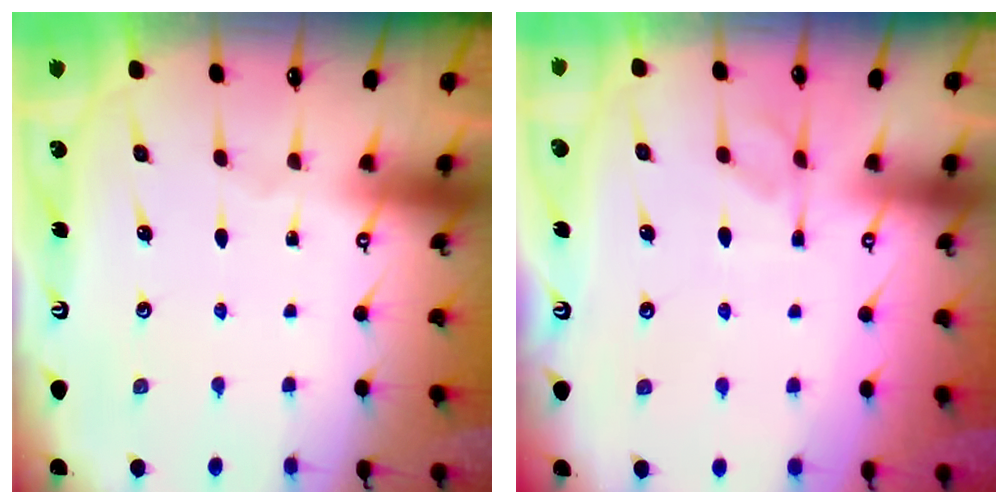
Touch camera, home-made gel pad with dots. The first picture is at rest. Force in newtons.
{"total": 2.4, "press": 2.1, "slide": 1.2}